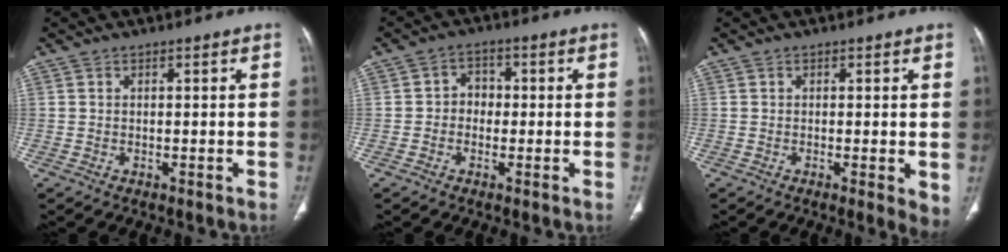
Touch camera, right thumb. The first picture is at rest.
{"total": 3.8, "force": [-0.4, 3.3, 1.8], "torque": [-0.002, 0.016, -0.015]}
{"total": 3.9, "force": [-0.4, 1.0, 3.7], "torque": [-0.050, -0.011, -0.009]}